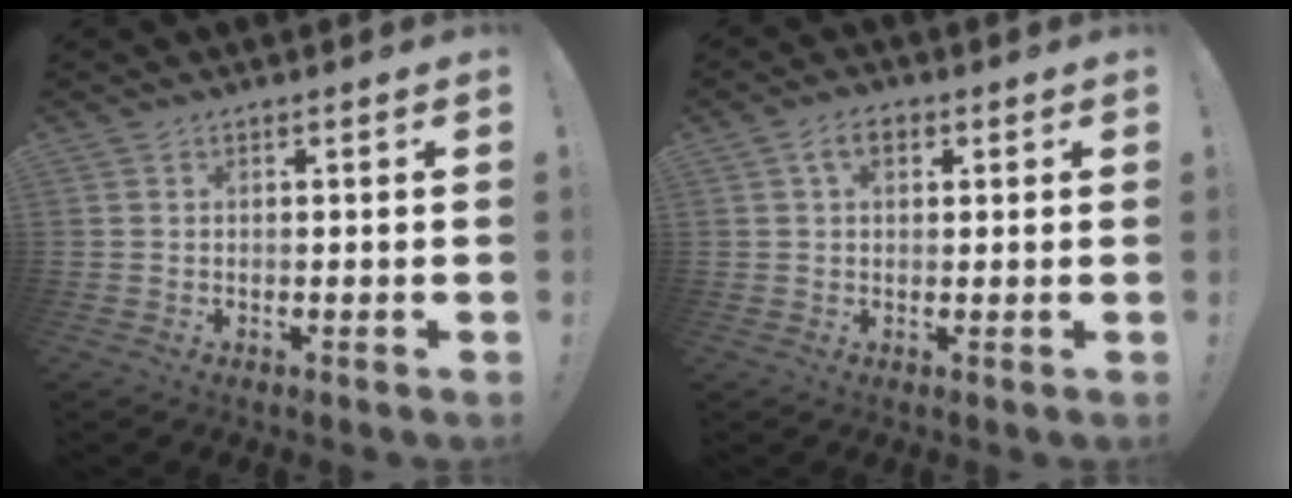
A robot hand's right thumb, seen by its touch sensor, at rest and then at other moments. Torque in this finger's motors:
{"motor_torque": [-0.22, -0.22, 0.30, 0.43, 0.00]}